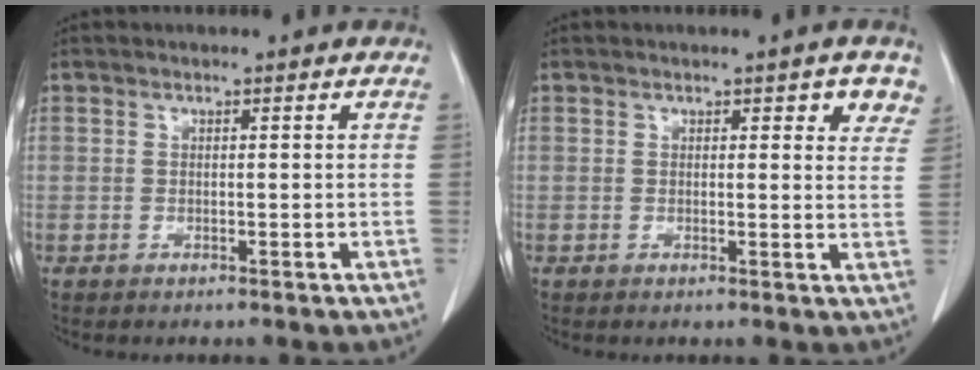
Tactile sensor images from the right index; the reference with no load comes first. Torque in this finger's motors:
{"motor_torque": [0.01, 0.20, 0.04, 0.00]}